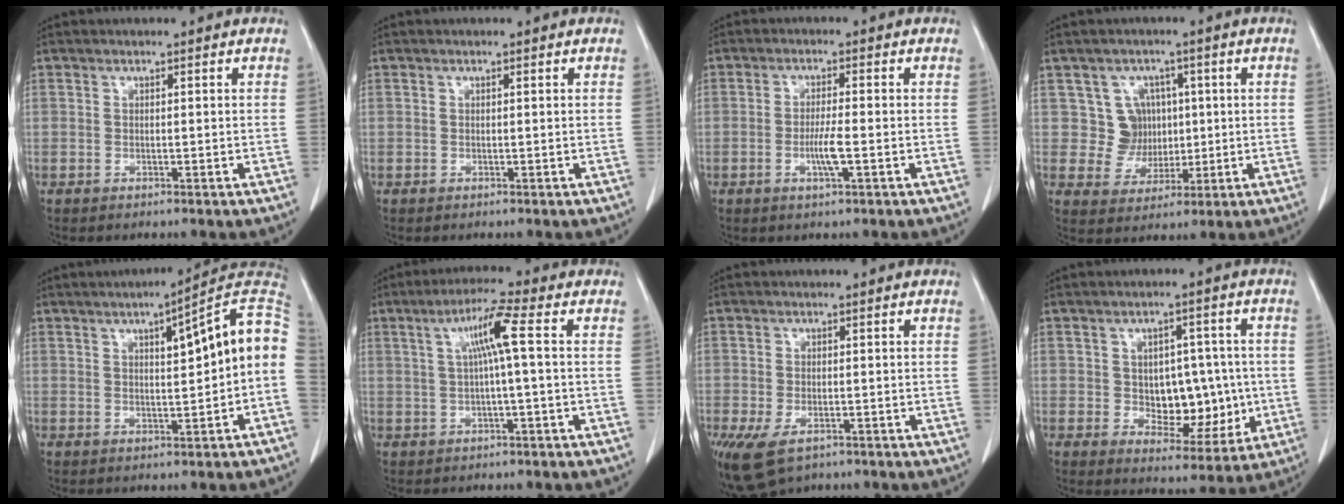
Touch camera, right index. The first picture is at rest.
{"total": 0.0}
{"total": 3.7, "force": [-1.1, 0.1, 3.6], "torque": [-0.070, -0.005, -0.021]}
{"total": 5.8, "force": [1.3, 5.6, 0.6], "torque": [-0.003, 0.015, 0.029]}
{"total": 12.3, "force": [1.9, 1.9, 12.0], "torque": [-0.166, 0.034, 0.020]}
{"total": 6.2, "force": [1.0, -0.6, 6.0], "torque": [-0.110, 0.015, 0.021]}
{"total": 8.3, "force": [-4.8, 4.5, 5.0], "torque": [-0.104, -0.013, -0.073]}
{"total": 9.6, "force": [-0.4, 6.0, 7.5], "torque": [-0.094, 0.015, 0.008]}